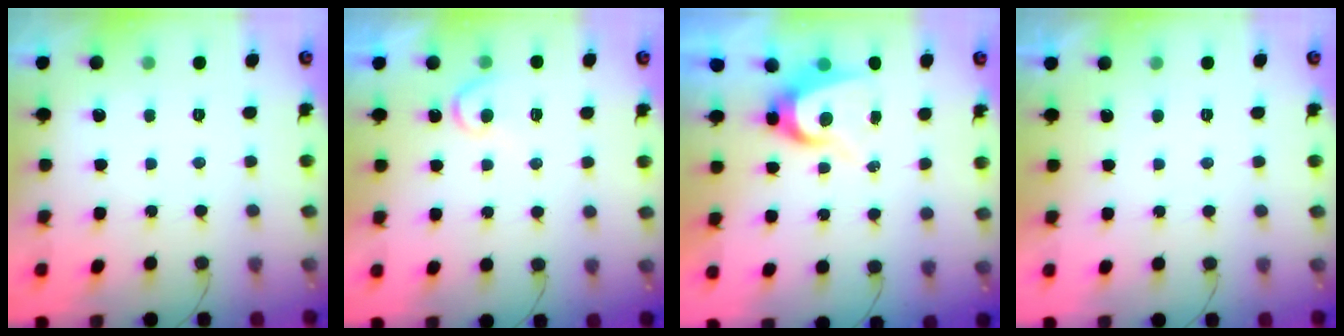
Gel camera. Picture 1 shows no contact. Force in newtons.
{"total": 6.1, "press": 6.0, "slide": 0.6}
{"total": 6.7, "press": 6.7, "slide": 0.3}
{"total": 1.0, "press": 1.0, "slide": 0.2}